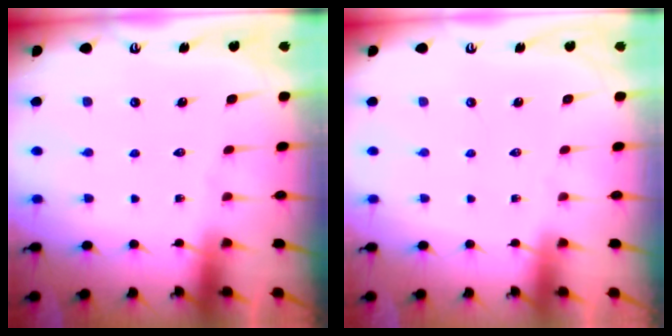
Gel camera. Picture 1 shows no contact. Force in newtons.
{"total": 0.0}